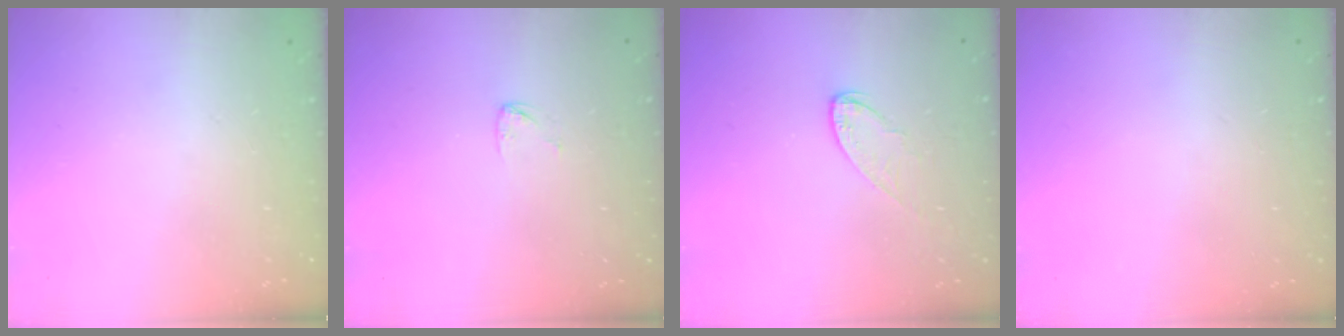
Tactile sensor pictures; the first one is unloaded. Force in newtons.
{"total": 3.5, "press": 3.5, "slide": 0.2}
{"total": 5.5, "press": 5.5, "slide": 0.4}
{"total": 0.0}